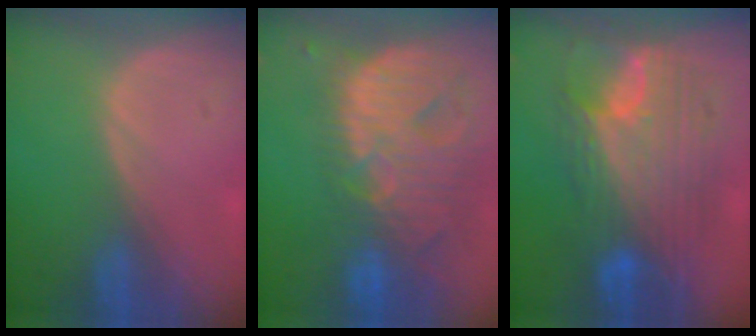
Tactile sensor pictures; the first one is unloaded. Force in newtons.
{"total": 13.8, "press": 11.7, "slide": 7.4}
{"total": 11.9, "press": 11.8, "slide": 1.0}